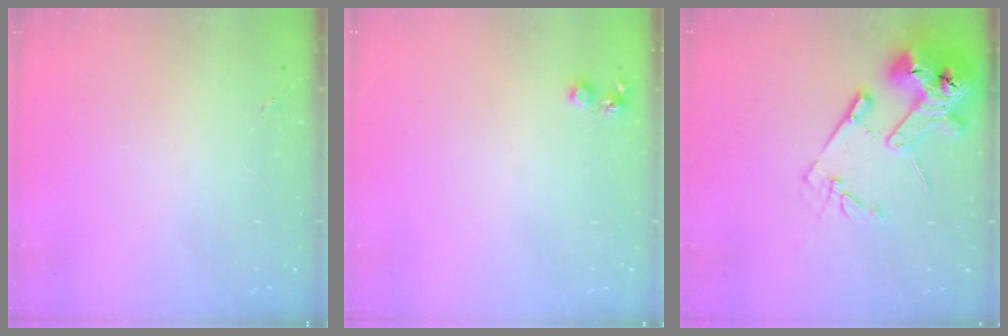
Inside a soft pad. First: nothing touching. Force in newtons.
{"total": 4.8, "press": 4.7, "slide": 0.7}
{"total": 16.8, "press": 16.7, "slide": 1.9}